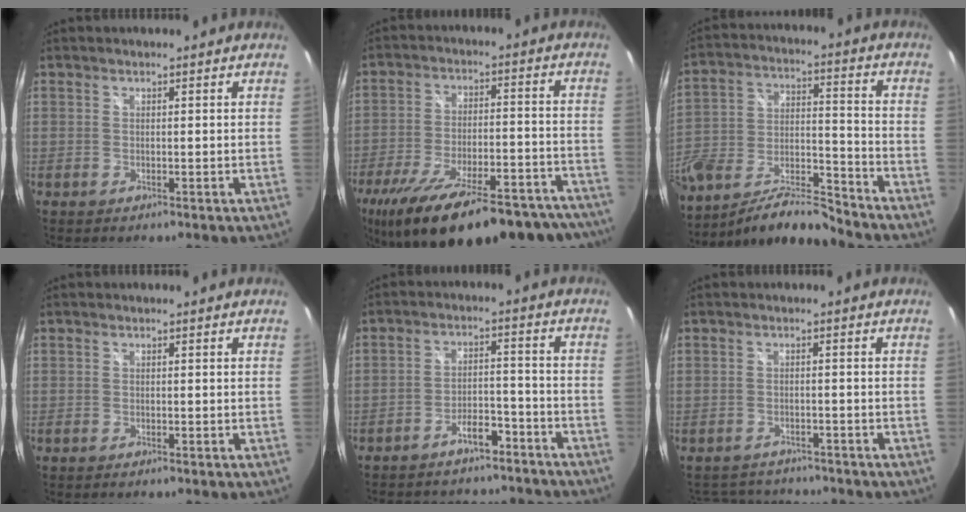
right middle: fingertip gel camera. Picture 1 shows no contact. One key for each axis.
{"total": 31.6, "fx": -25.3, "fy": 9.8, "fz": 16.1, "tx": -0.279, "ty": -0.032, "tz": -0.346}
{"total": 15.1, "fx": -10.3, "fy": 5.4, "fz": 9.6, "tx": -0.203, "ty": -0.014, "tz": -0.188}
{"total": 0.6, "fx": -0.5, "fy": 0.1, "fz": 0.2, "tx": -0.004, "ty": -0.003, "tz": -0.011}
{"total": 15.1, "fx": -13.2, "fy": 5.4, "fz": 5.0, "tx": -0.109, "ty": 0.033, "tz": -0.168}
{"total": 8.2, "fx": -7.3, "fy": 3.1, "fz": 1.9, "tx": -0.050, "ty": 0.007, "tz": -0.106}